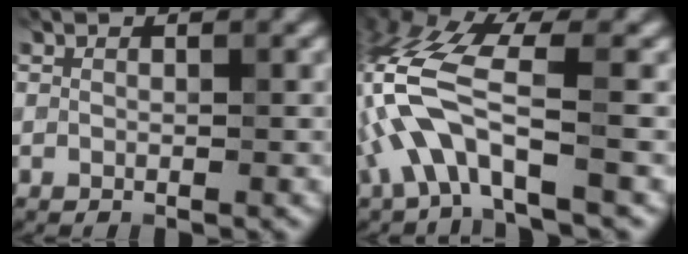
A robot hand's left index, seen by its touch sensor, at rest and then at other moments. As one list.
[{"total": 7.1, "force": [-2.2, 2.5, 6.3], "torque": [-0.152, 0.013, -0.049]}]